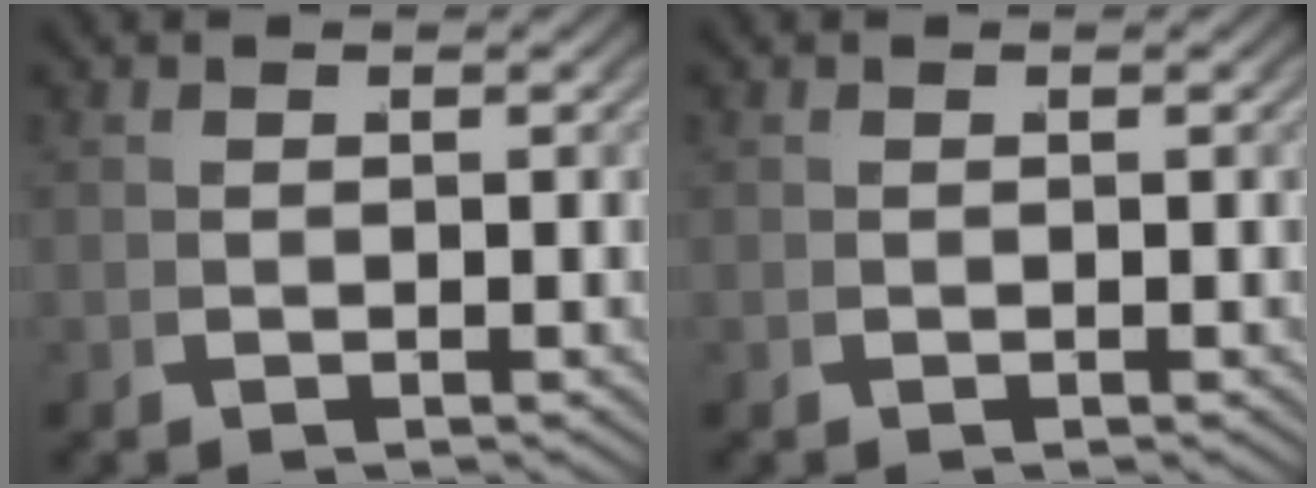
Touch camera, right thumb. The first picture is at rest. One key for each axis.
{"total": 0.0}